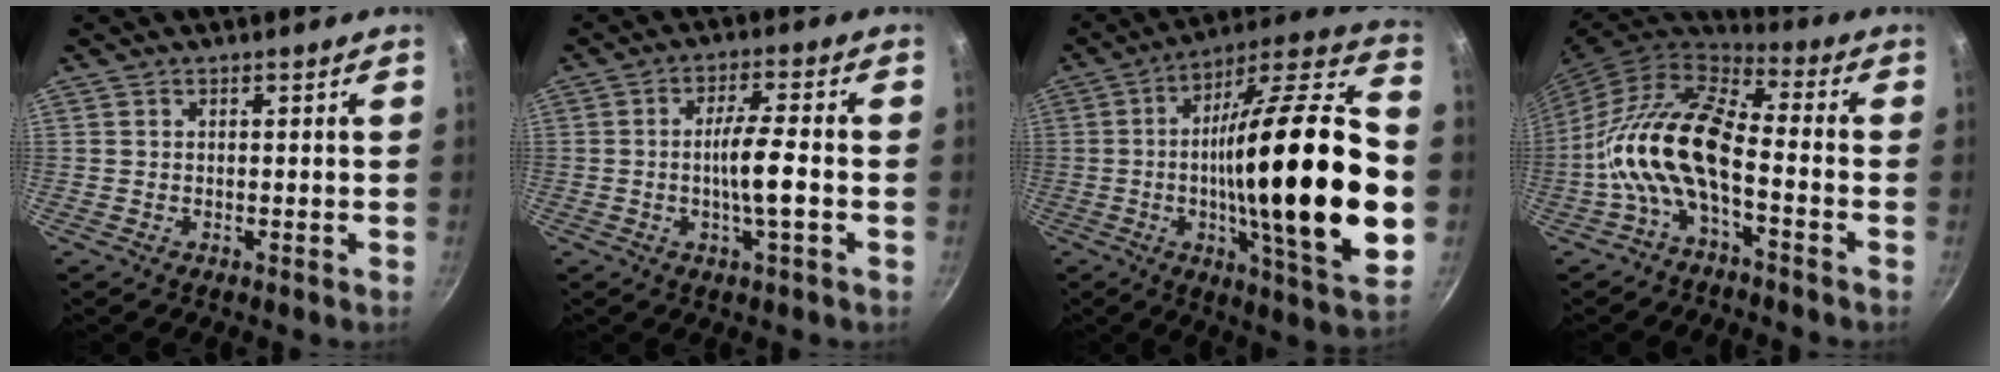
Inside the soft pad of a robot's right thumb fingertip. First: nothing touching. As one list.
[{"total": 7.1, "force": [-1.4, 0.8, 7.0], "torque": [-0.125, 0.014, -0.027]}, {"total": 33.6, "force": [-3.1, 7.9, 32.5], "torque": [-0.509, 0.013, -0.056]}, {"total": 14.6, "force": [-3.7, 6.6, 12.5], "torque": [-0.244, 0.043, -0.087]}]